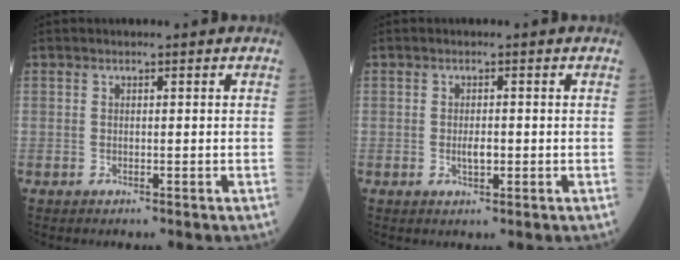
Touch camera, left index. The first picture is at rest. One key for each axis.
{"total": 2.0, "fx": -0.4, "fy": 0.8, "fz": 1.8, "tx": -0.035, "ty": 0.001, "tz": -0.005}